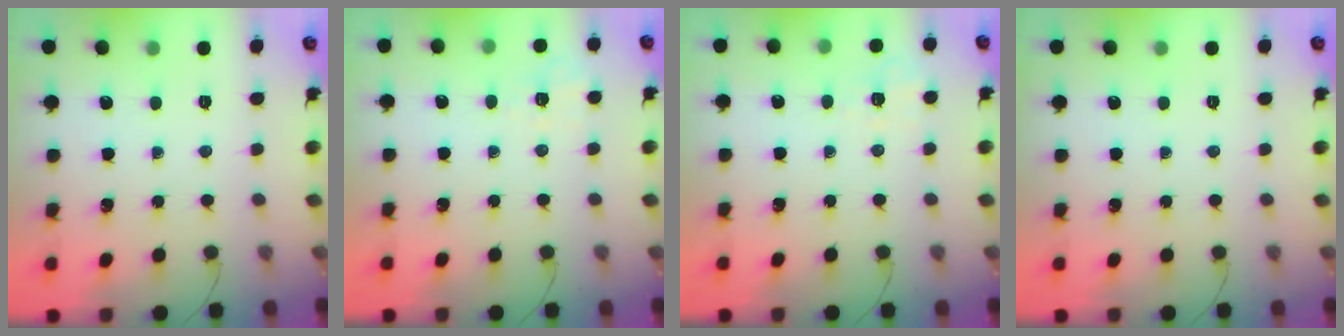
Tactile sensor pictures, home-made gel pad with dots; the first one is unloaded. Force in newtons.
{"total": 2.0, "press": 0.8, "slide": 1.8}
{"total": 2.0, "press": 0.8, "slide": 1.8}
{"total": 0.0}